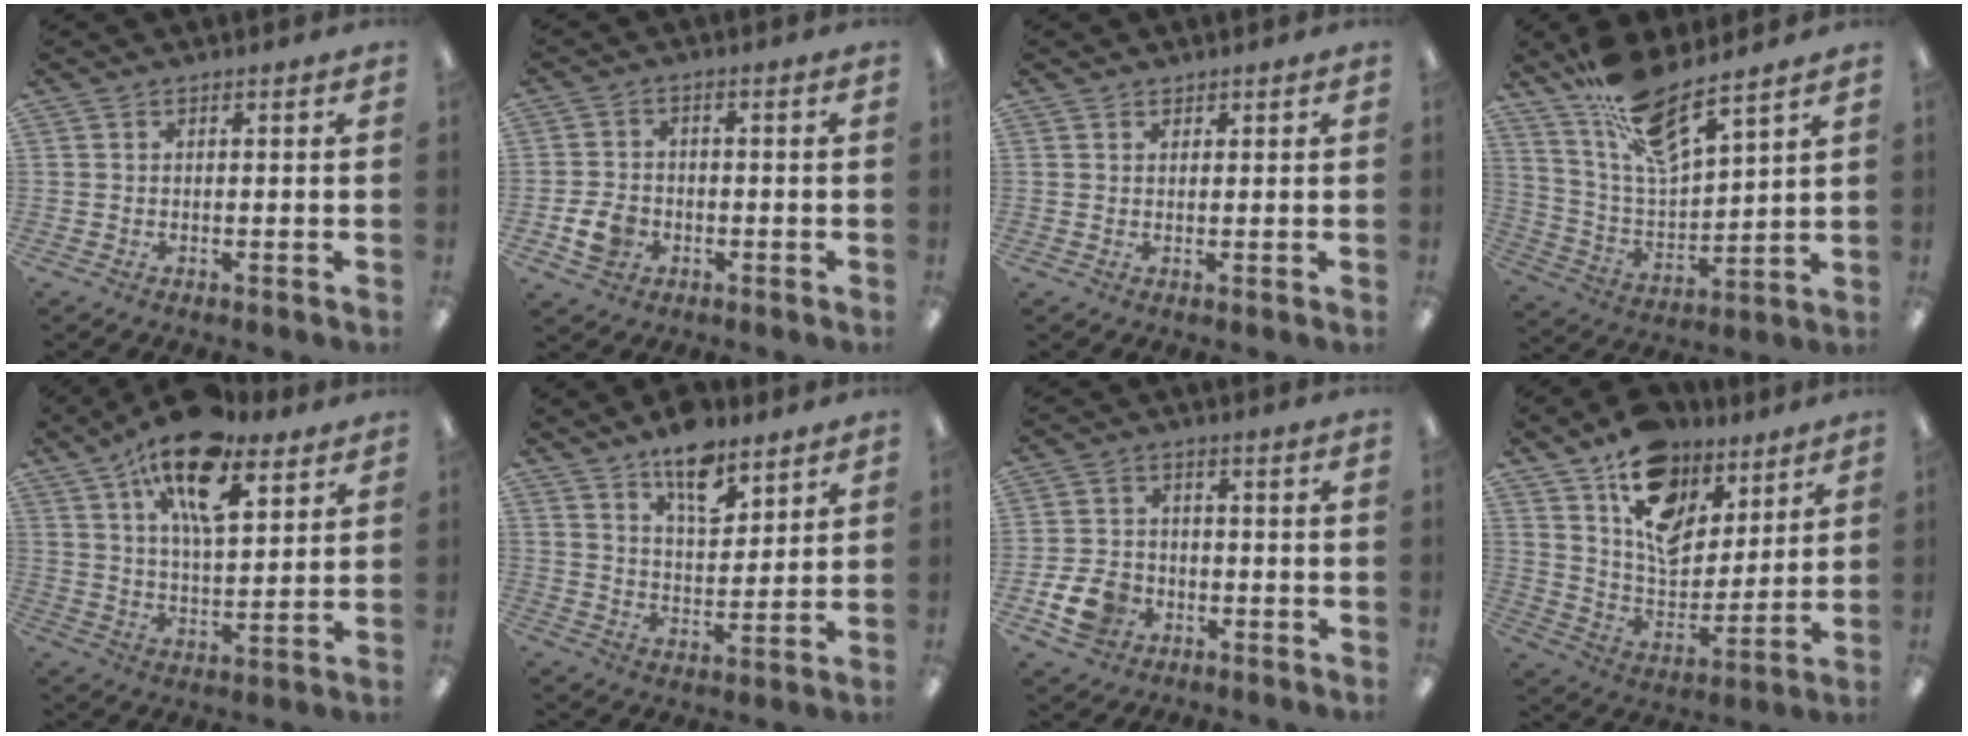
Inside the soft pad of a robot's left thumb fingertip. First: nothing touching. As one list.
[{"total": 5.7, "force": [-2.2, 4.5, 2.9], "torque": [-0.056, 0.003, -0.041]}, {"total": 1.1, "force": [0.9, 0.6, 0.0], "torque": [0.009, -0.002, 0.016]}, {"total": 14.4, "force": [11.6, 3.4, 7.9], "torque": [-0.162, -0.069, 0.204]}, {"total": 17.4, "force": [10.7, 7.3, 11.6], "torque": [-0.187, -0.043, 0.178]}, {"total": 11.2, "force": [8.1, 4.9, 6.0], "torque": [-0.090, -0.042, 0.141]}, {"total": 8.2, "force": [-3.6, 6.2, 4.2], "torque": [-0.103, 0.017, -0.066]}, {"total": 16.6, "force": [10.4, 10.2, 8.1], "torque": [-0.130, -0.057, 0.191]}]